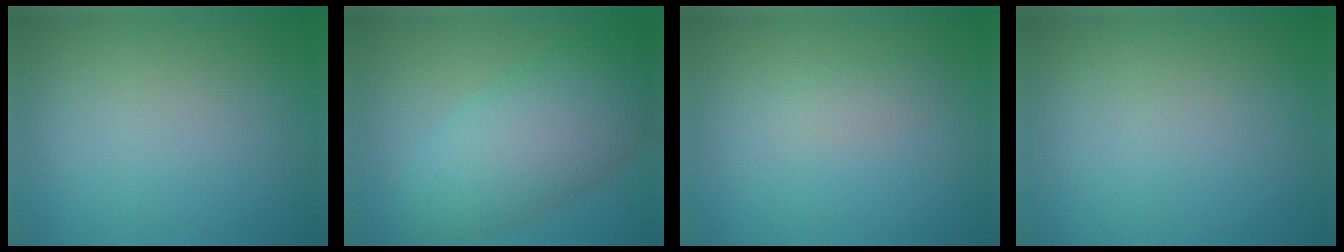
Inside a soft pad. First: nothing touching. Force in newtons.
{"total": 7.3, "press": 7.3, "slide": 0.2}
{"total": 1.0, "press": 1.0, "slide": 0.0}
{"total": 0.0}